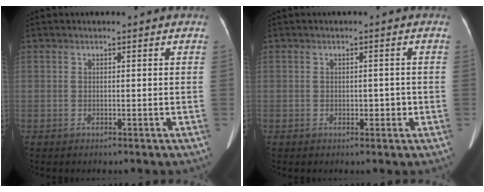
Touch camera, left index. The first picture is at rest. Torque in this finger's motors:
{"motor_torque": [-0.15, -0.26, -0.01, 0.00]}